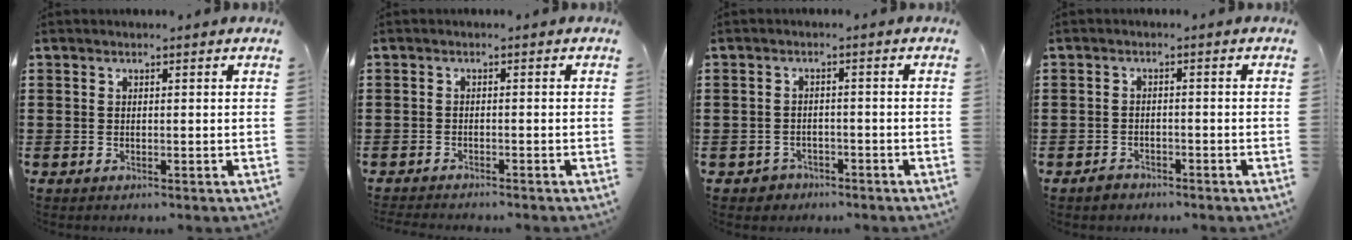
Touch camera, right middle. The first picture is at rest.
{"total": 1.4, "force": [-1.4, -0.2, 0.1], "torque": [-0.006, -0.002, -0.028]}
{"total": 1.8, "force": [-1.6, 0.7, -0.1], "torque": [-0.006, -0.001, -0.037]}
{"total": 1.6, "force": [-1.5, 0.5, 0.2], "torque": [-0.010, -0.002, -0.031]}